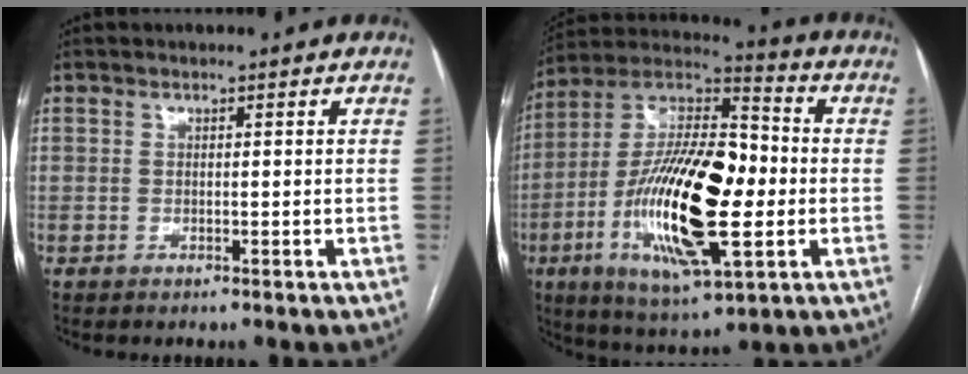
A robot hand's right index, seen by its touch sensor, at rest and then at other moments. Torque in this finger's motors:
{"motor_torque": [2.14, 0.00, 0.81, 0.21]}